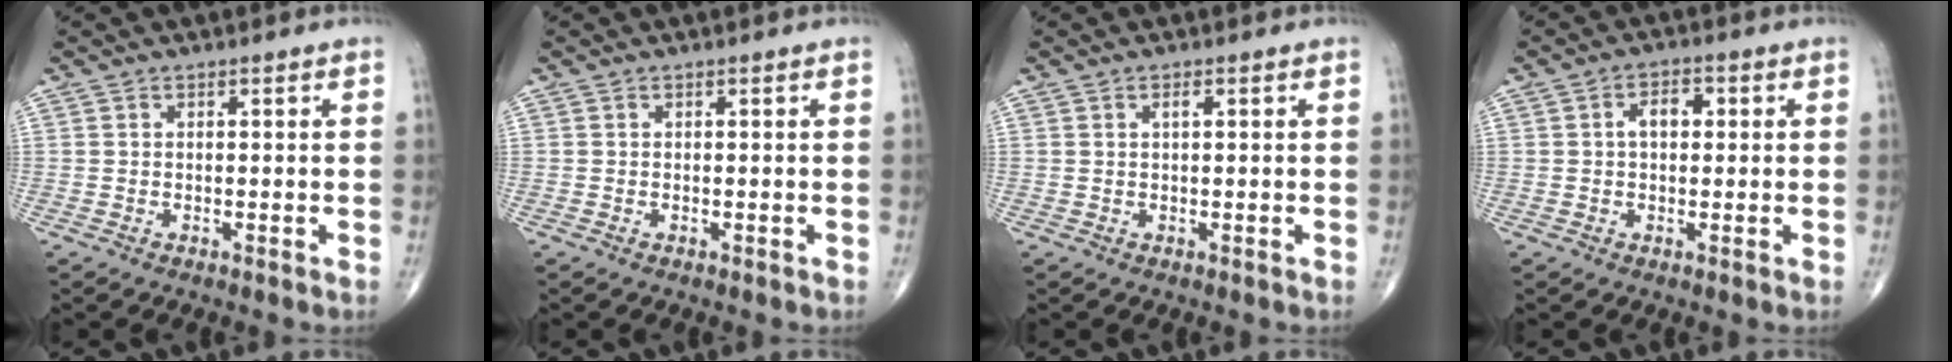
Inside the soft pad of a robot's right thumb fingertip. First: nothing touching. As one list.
[{"total": 0.0}, {"total": 1.1, "force": [0.4, 0.4, 1.0], "torque": [-0.017, 0.001, 0.005]}, {"total": 4.1, "force": [0.5, 2.6, 3.1], "torque": [-0.045, 0.014, 0.004]}]